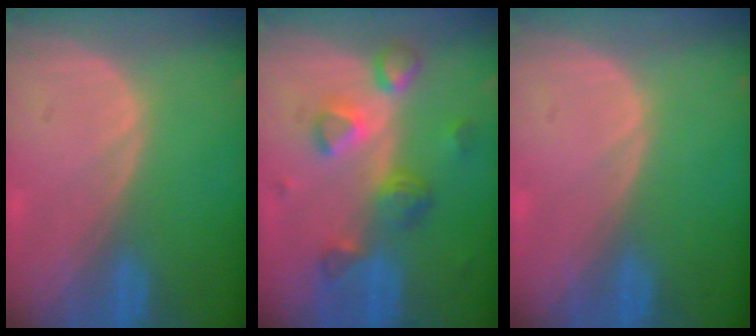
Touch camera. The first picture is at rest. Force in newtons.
{"total": 7.7, "press": 6.7, "slide": 3.7}
{"total": 0.0}